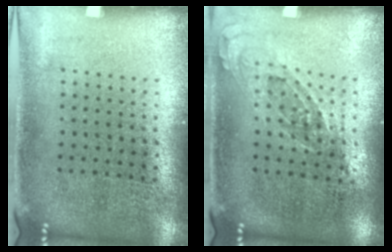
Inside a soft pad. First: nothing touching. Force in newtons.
{"total": 0.7, "press": 0.7, "slide": 0.3}